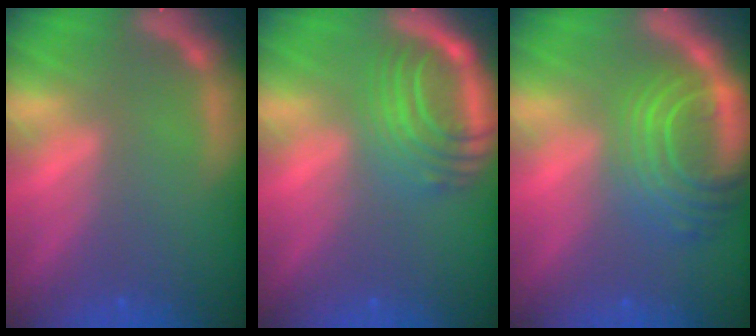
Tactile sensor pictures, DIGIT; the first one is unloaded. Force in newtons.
{"total": 7.5}
{"total": 9.0}